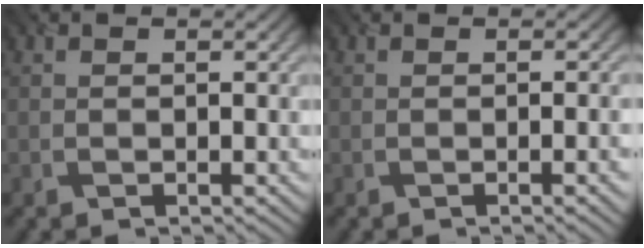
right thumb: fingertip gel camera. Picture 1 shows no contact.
{"total": 2.4, "force": [-0.6, 0.4, 2.3], "torque": [-0.030, -0.002, -0.005]}